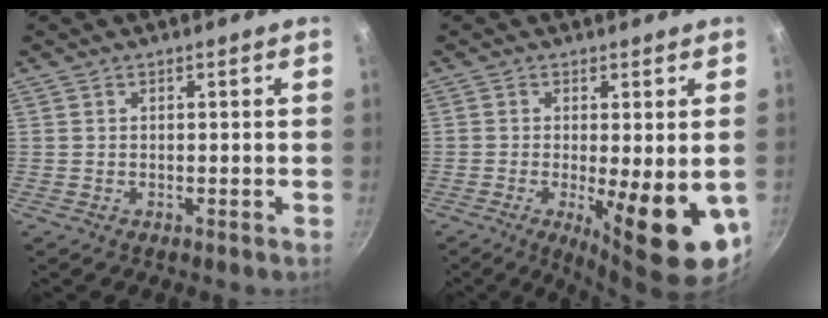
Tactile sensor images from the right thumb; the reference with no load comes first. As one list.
[{"total": 14.2, "force": [-3.2, 4.1, 13.3], "torque": [-0.173, -0.015, -0.035]}]